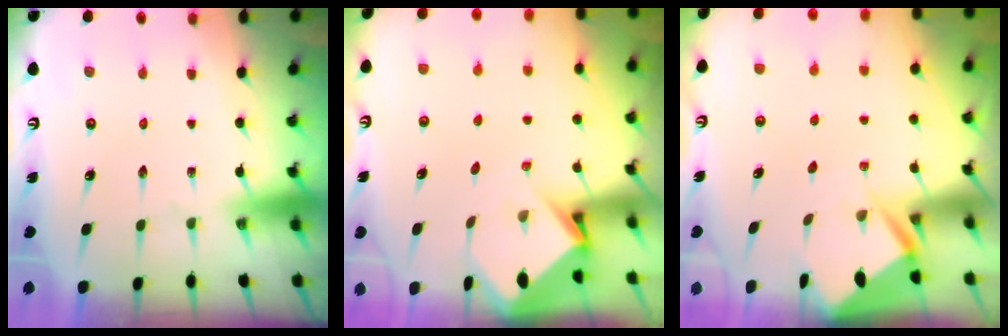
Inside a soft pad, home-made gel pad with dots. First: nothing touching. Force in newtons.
{"total": 3.3, "press": 3.3, "slide": 0.3}
{"total": 3.7, "press": 3.7, "slide": 0.4}